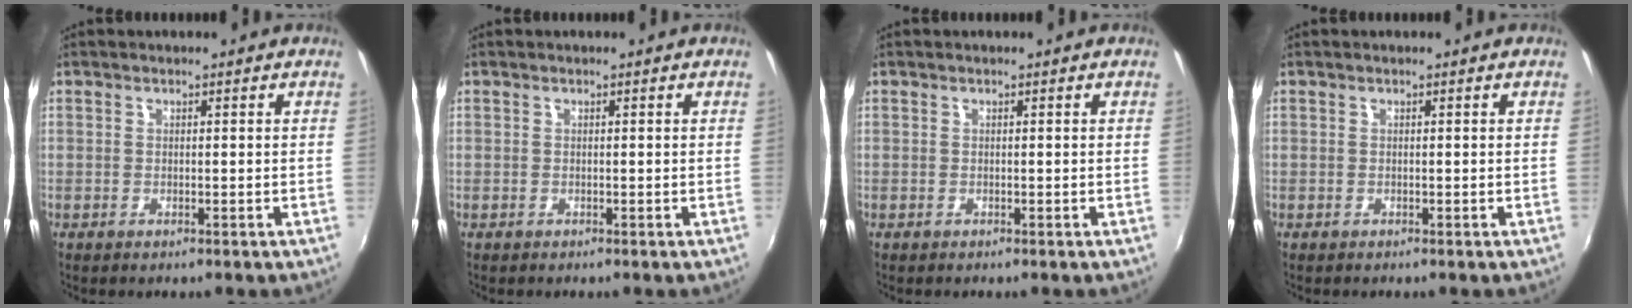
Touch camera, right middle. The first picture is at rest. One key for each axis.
{"total": 0.0}
{"total": 0.0}
{"total": 0.0}